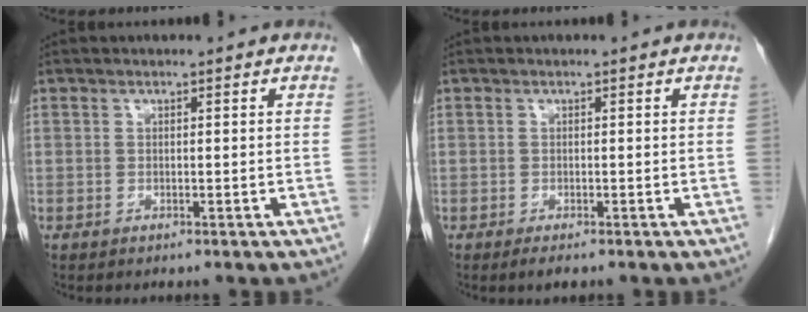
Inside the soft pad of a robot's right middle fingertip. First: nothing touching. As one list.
[{"total": 1.5, "force": [-1.1, 0.3, 1.0], "torque": [-0.022, -0.006, -0.014]}]